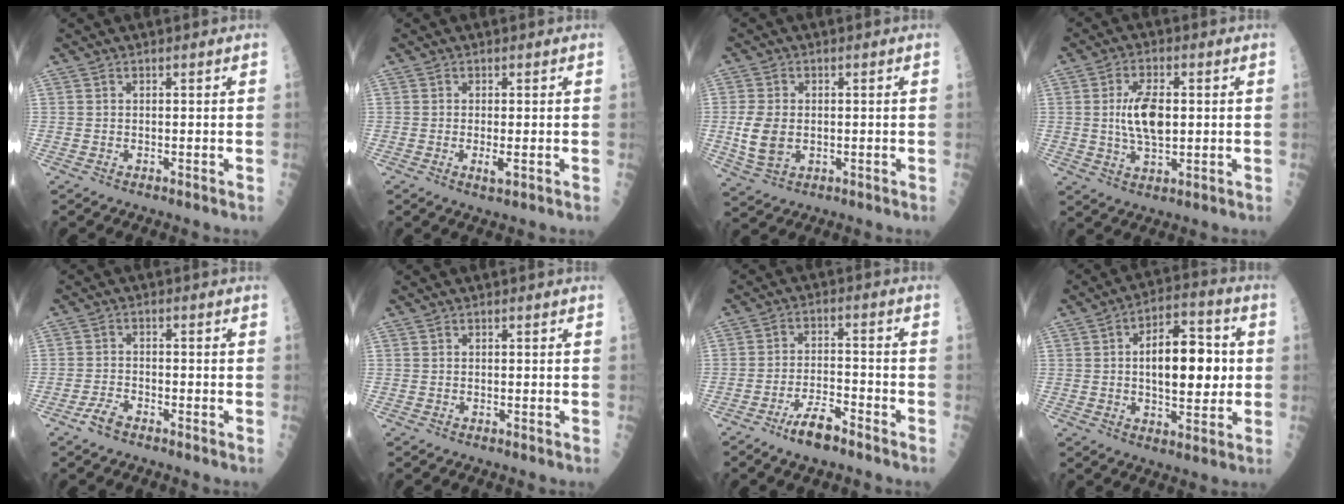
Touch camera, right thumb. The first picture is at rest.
{"total": 2.0, "force": [-0.5, 0.5, 1.9], "torque": [-0.038, -0.005, -0.009]}
{"total": 6.9, "force": [-0.5, 4.6, 5.1], "torque": [-0.098, -0.002, -0.003]}
{"total": 8.7, "force": [0.7, 4.1, 7.7], "torque": [-0.137, -0.003, 0.014]}
{"total": 3.0, "force": [-2.2, 1.1, 1.7], "torque": [-0.034, 0.015, -0.042]}
{"total": 0.0}
{"total": 6.7, "force": [-4.7, 1.9, 4.4], "torque": [-0.079, 0.030, -0.082]}
{"total": 15.1, "force": [1.1, 7.4, 13.1], "torque": [-0.168, 0.015, 0.015]}